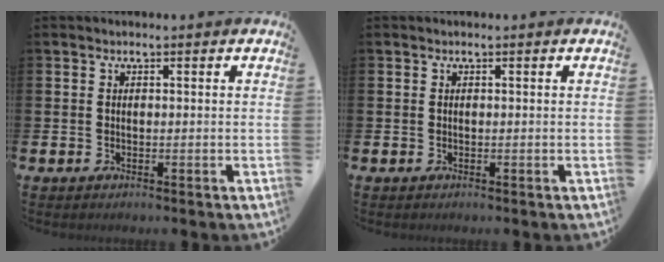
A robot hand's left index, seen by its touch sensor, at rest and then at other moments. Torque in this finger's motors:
{"motor_torque": [0.00, 0.00, 0.00, 0.01]}